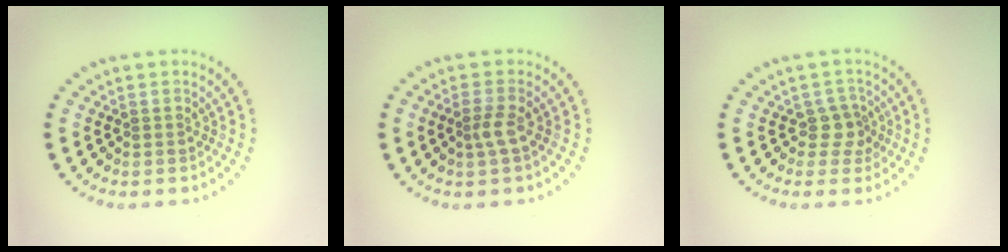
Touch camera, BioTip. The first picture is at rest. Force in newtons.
{"total": 1.6, "press": 1.2, "slide": 1.0}
{"total": 2.0, "press": 1.6, "slide": 1.2}